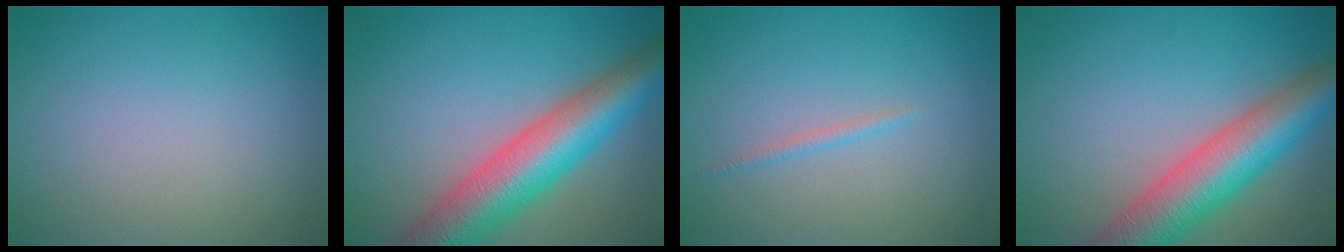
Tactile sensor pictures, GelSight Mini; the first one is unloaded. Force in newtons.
{"total": 9.4, "press": 9.4, "slide": 0.3}
{"total": 0.8, "press": 0.8, "slide": 0.0}
{"total": 8.7, "press": 8.7, "slide": 0.3}